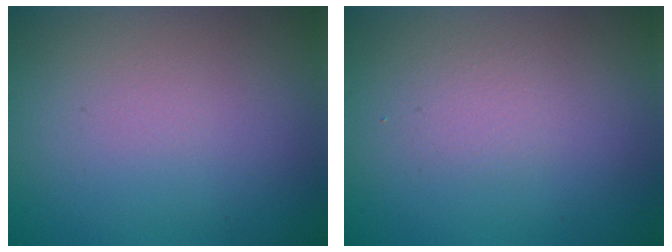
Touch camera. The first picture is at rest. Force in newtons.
{"total": 1.3, "press": 1.2, "slide": 0.1}